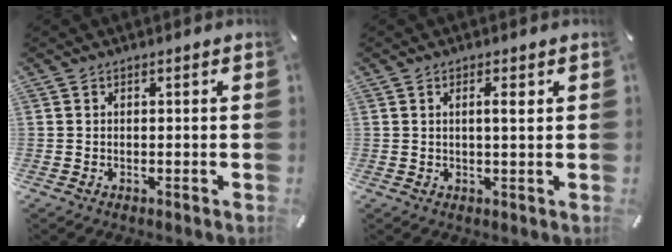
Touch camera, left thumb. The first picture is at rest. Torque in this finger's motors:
{"motor_torque": [0.11, -0.13, 0.03, -0.04, 0.02]}